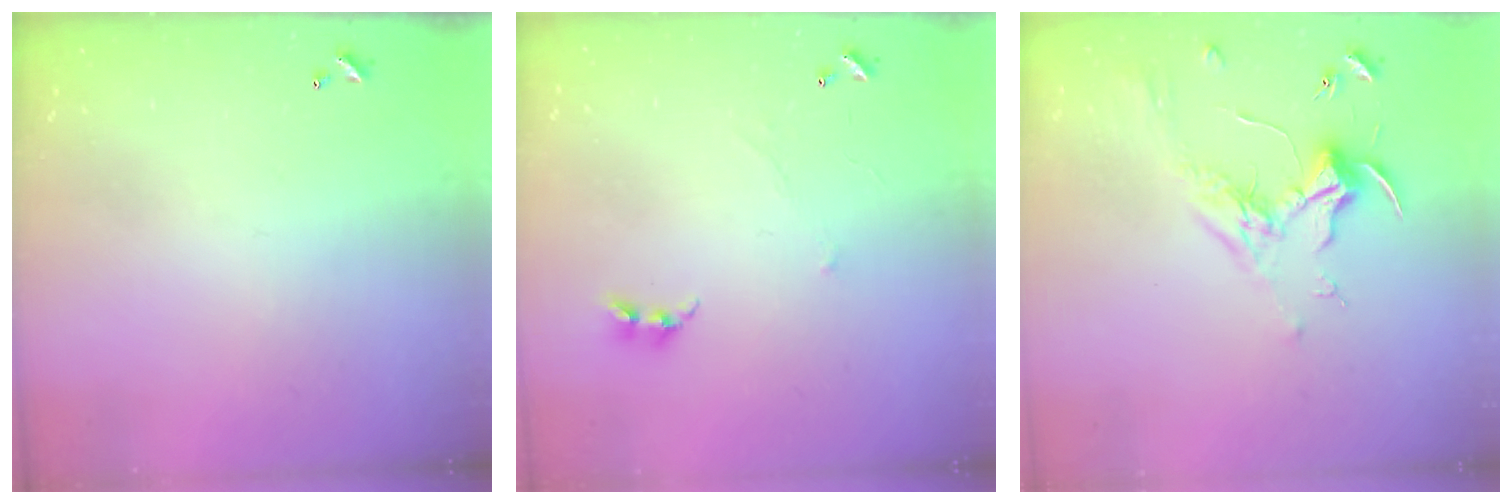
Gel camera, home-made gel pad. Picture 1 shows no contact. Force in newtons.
{"total": 0.9, "press": 0.8, "slide": 0.5}
{"total": 1.8, "press": 1.7, "slide": 0.8}